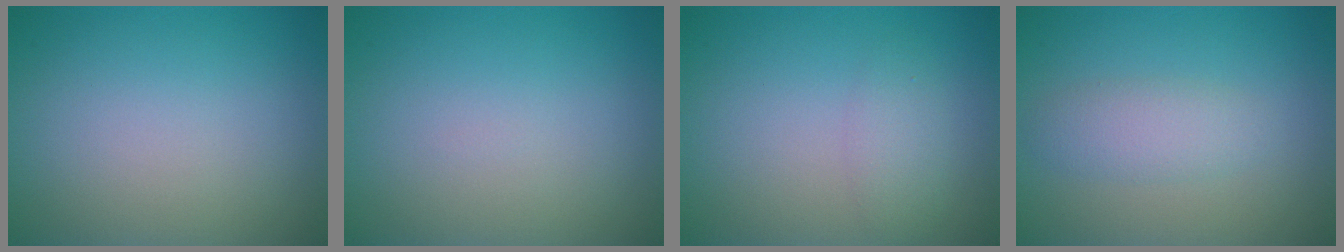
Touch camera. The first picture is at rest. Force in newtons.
{"total": 0.0}
{"total": 1.7, "press": 1.7, "slide": 0.1}
{"total": 2.2, "press": 2.2, "slide": 0.0}